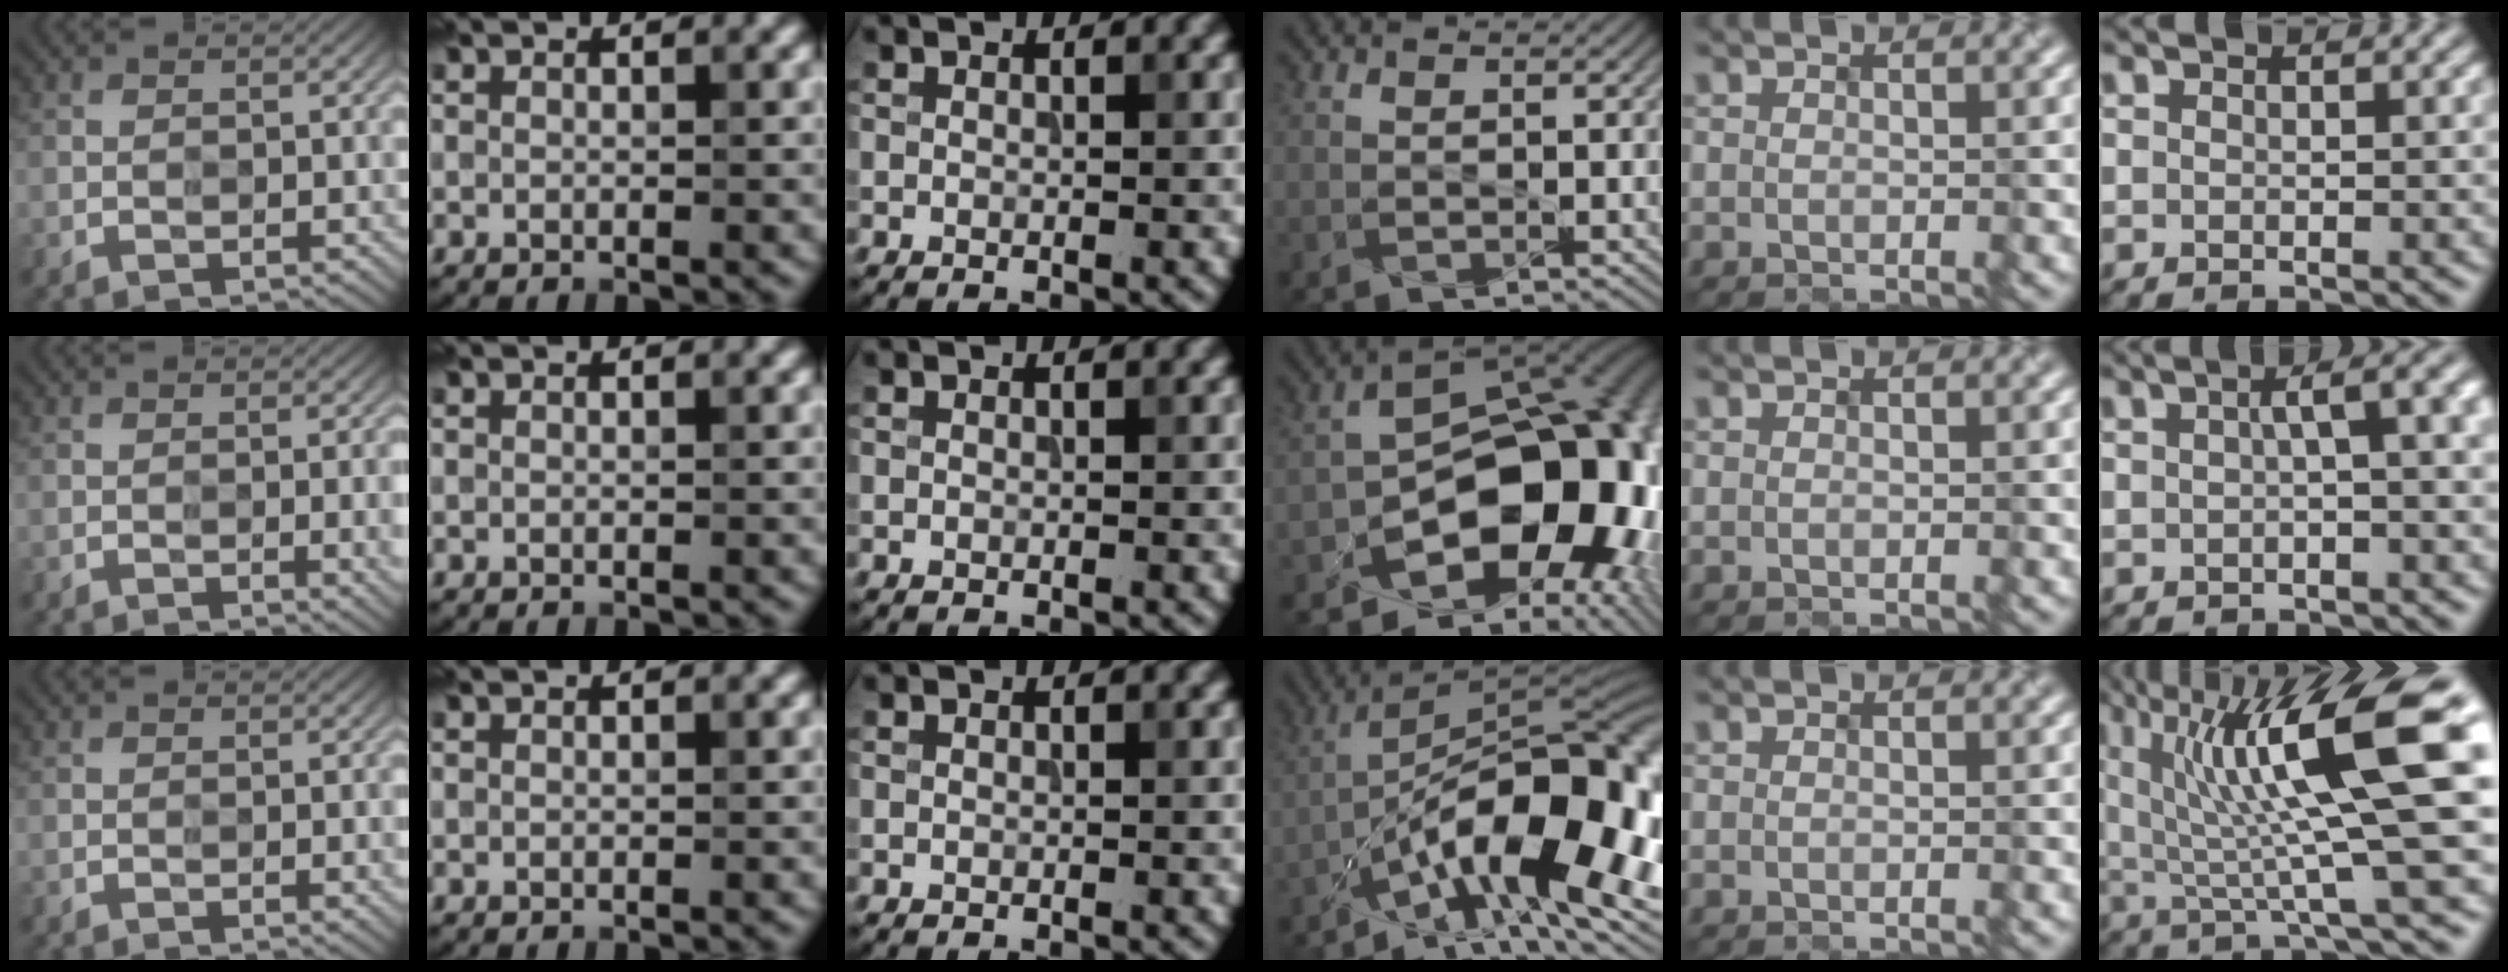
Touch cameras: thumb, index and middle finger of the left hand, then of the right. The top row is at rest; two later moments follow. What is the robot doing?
{"motion": "extract", "object": "connector and pipe"}